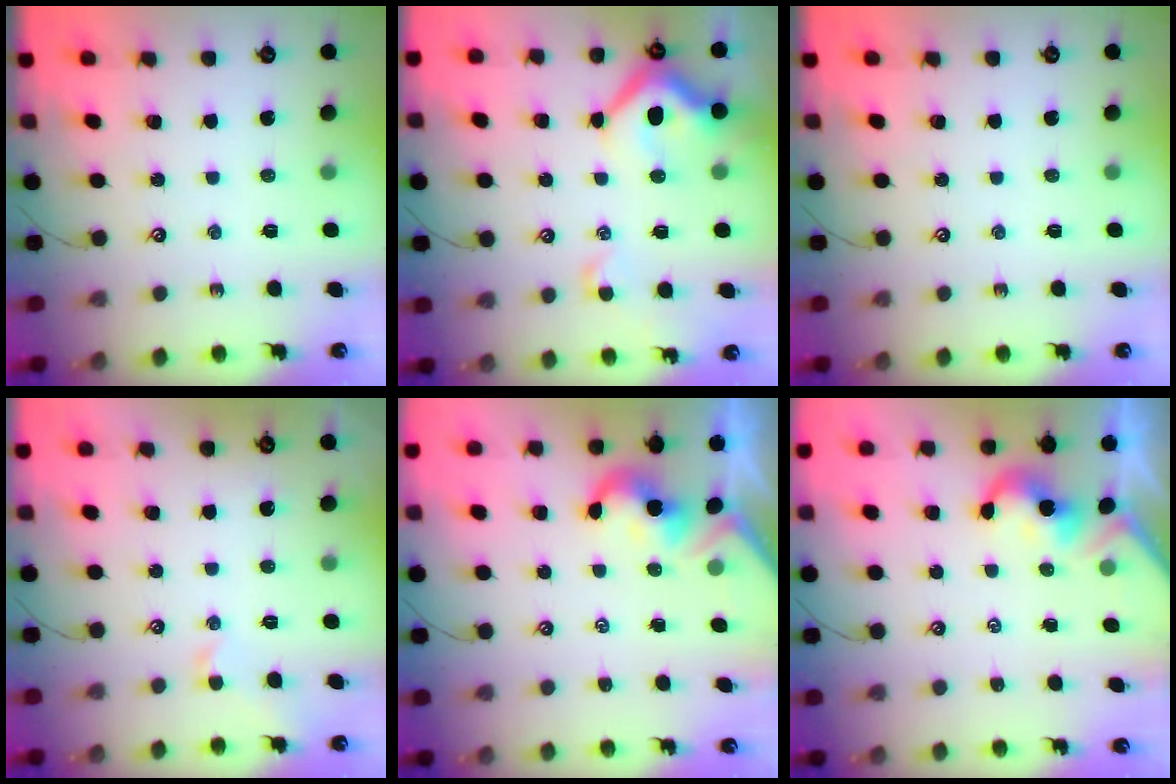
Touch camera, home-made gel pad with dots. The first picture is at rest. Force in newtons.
{"total": 10.2, "press": 10.1, "slide": 1.4}
{"total": 0.0}
{"total": 0.0}
{"total": 2.0, "press": 1.9, "slide": 0.5}
{"total": 1.8, "press": 1.8, "slide": 0.2}